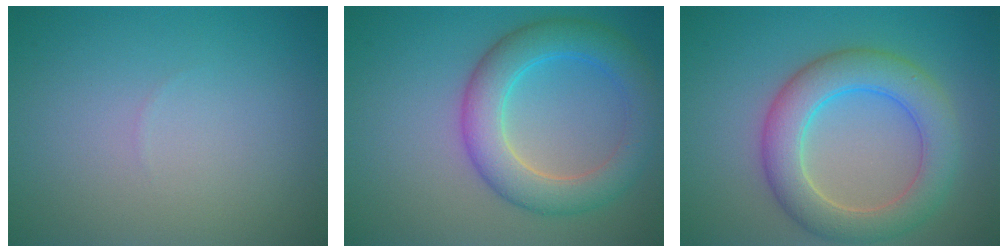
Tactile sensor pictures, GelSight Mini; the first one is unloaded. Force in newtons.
{"total": 5.9, "press": 5.9, "slide": 0.0}
{"total": 6.2, "press": 6.2, "slide": 0.3}